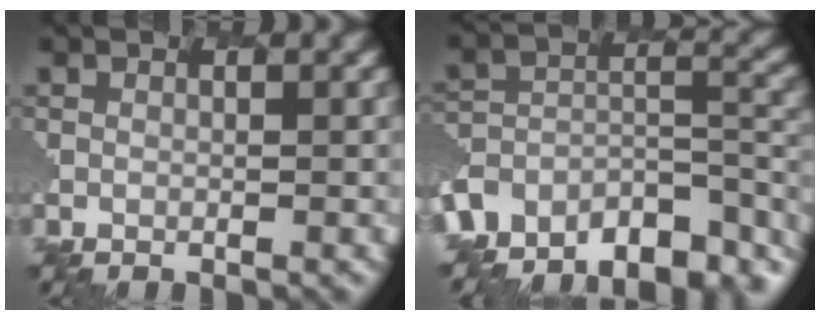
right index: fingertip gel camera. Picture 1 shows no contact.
{"total": 9.4, "force": [-7.6, 4.5, 3.1], "torque": [-0.065, -0.001, -0.126]}